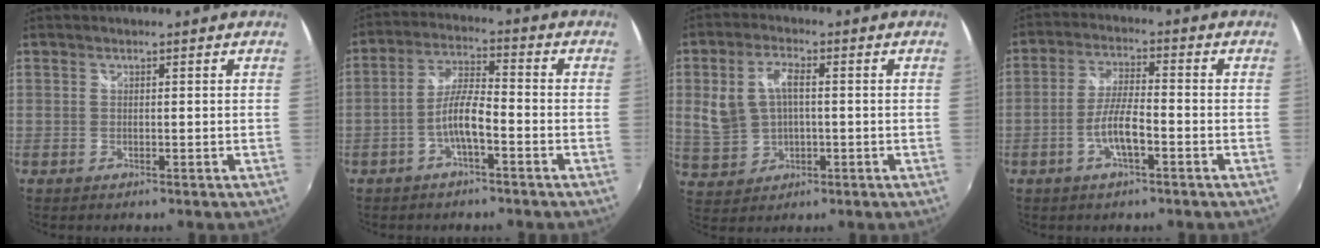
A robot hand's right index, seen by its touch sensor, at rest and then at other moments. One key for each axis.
{"total": 6.1, "fx": -2.7, "fy": 1.2, "fz": 5.4, "tx": -0.113, "ty": 0.016, "tz": -0.050}
{"total": 8.2, "fx": 0.4, "fy": 5.2, "fz": 6.2, "tx": -0.138, "ty": 0.011, "tz": 0.020}
{"total": 6.1, "fx": -2.5, "fy": 1.2, "fz": 5.5, "tx": -0.110, "ty": 0.007, "tz": -0.047}